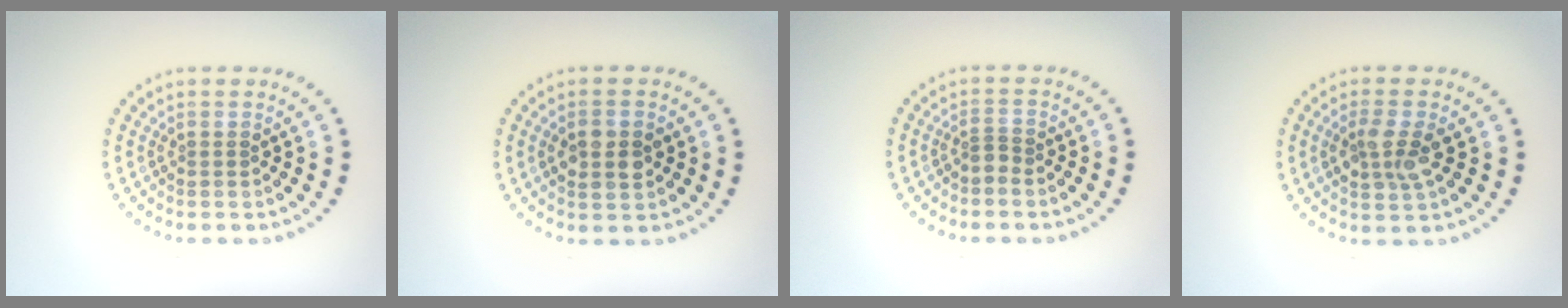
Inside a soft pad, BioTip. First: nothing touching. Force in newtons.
{"total": 2.7, "press": 2.7, "slide": 0.1}
{"total": 0.9, "press": 0.5, "slide": 0.8}
{"total": 2.8, "press": 2.7, "slide": 0.6}